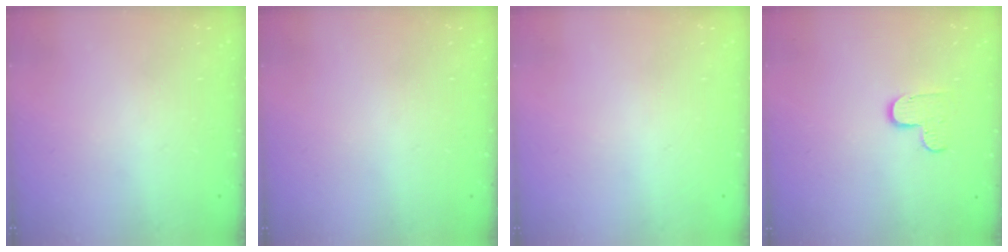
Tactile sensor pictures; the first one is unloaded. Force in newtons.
{"total": 0.0}
{"total": 0.0}
{"total": 6.2, "press": 6.2, "slide": 0.3}